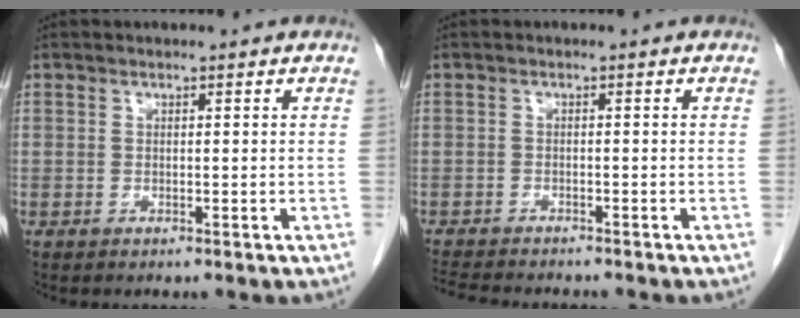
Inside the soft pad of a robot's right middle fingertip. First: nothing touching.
{"total": 7.9, "force": [-7.2, 1.2, 3.0], "torque": [-0.051, -0.009, -0.109]}